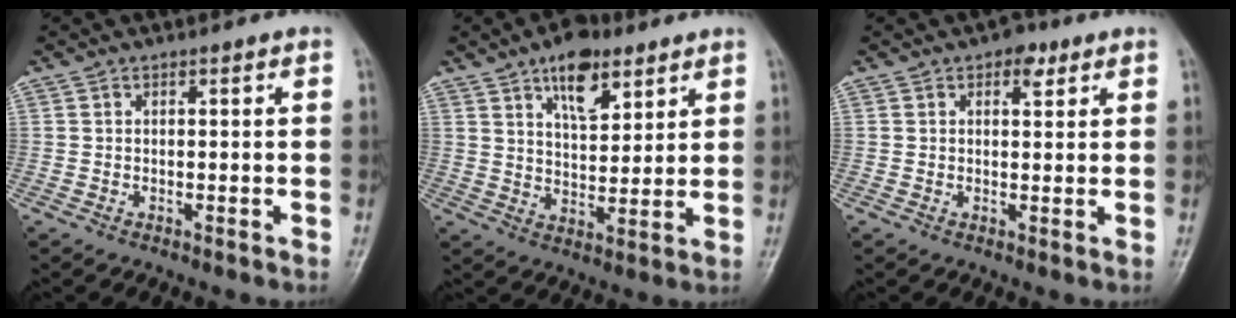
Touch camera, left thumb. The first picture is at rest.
{"total": 10.3, "force": [5.9, 5.1, 6.7], "torque": [-0.082, -0.031, 0.097]}
{"total": 3.4, "force": [1.8, 2.0, 2.0], "torque": [-0.012, -0.003, 0.021]}